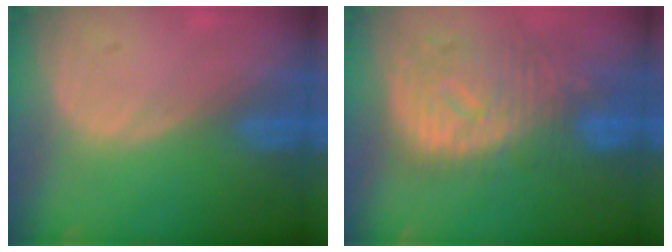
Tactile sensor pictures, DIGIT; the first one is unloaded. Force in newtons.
{"total": 10.8, "press": 9.6, "slide": 5.0}